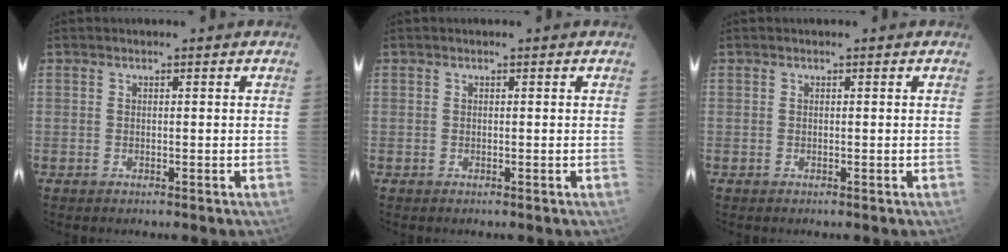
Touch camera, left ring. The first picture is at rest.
{"total": 0.0}
{"total": 0.0}